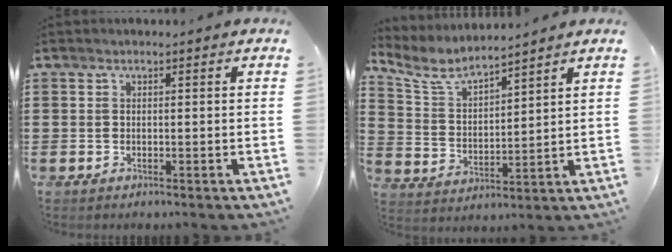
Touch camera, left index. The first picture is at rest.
{"total": 6.2, "force": [5.4, 1.4, 2.6], "torque": [-0.076, -0.024, 0.093]}